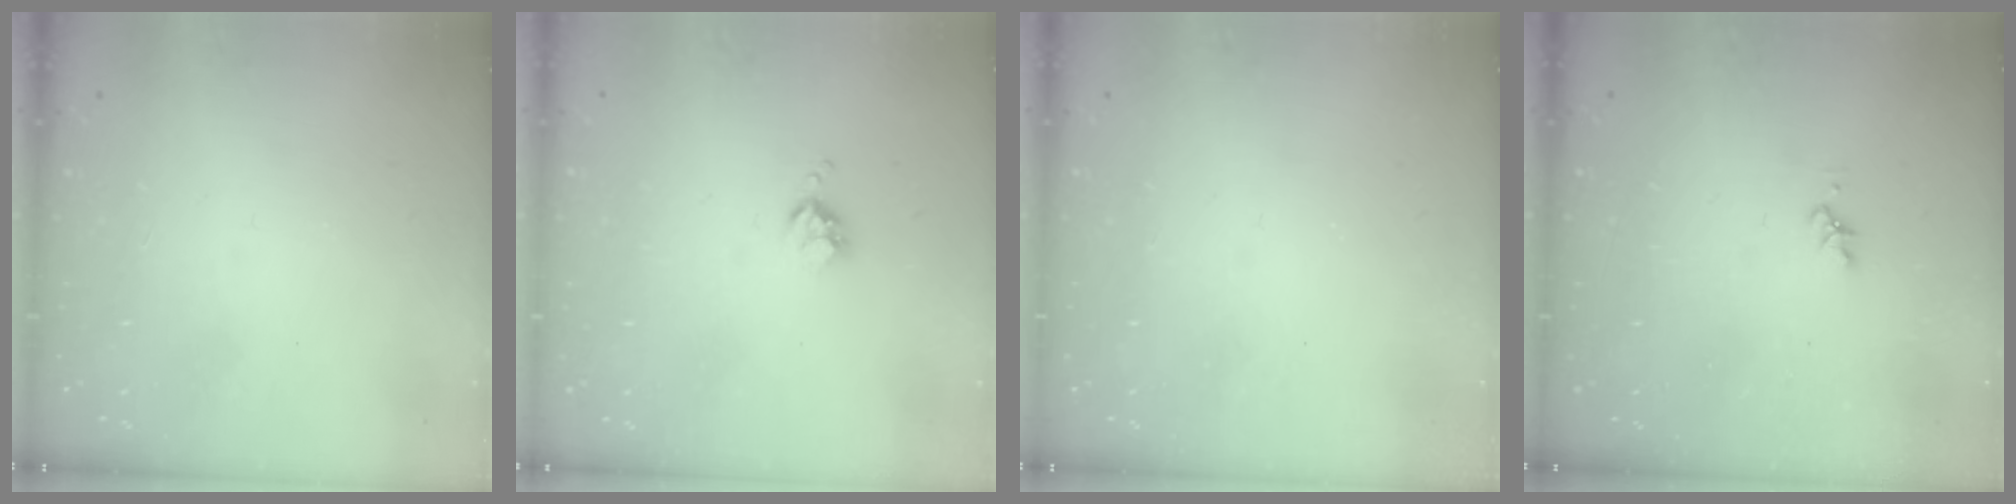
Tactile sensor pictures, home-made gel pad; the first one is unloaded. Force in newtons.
{"total": 3.3, "press": 3.3, "slide": 0.4}
{"total": 0.0}
{"total": 1.6, "press": 1.6, "slide": 0.3}